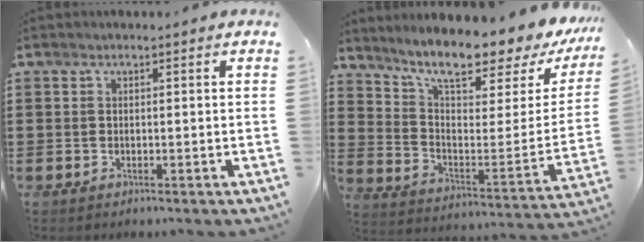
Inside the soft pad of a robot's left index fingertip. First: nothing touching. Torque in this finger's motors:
{"motor_torque": [2.13, -0.01, 0.77, 0.21]}